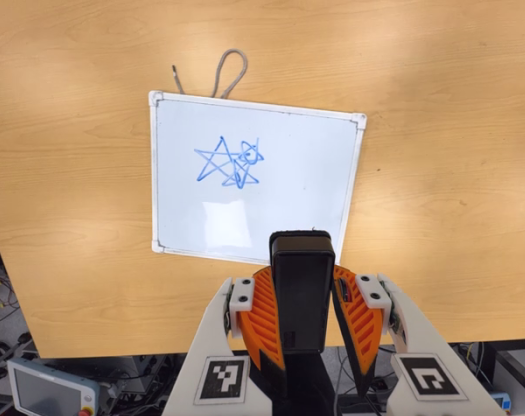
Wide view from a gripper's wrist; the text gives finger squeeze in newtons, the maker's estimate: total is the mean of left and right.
{"total": 9.7, "left": 8.1, "right": 11.3}